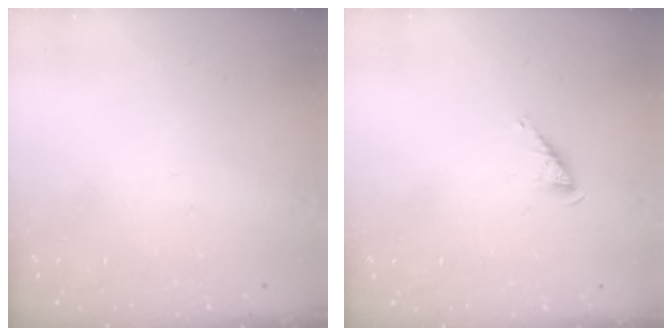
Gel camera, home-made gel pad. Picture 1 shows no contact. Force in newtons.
{"total": 3.0, "press": 3.0, "slide": 0.4}